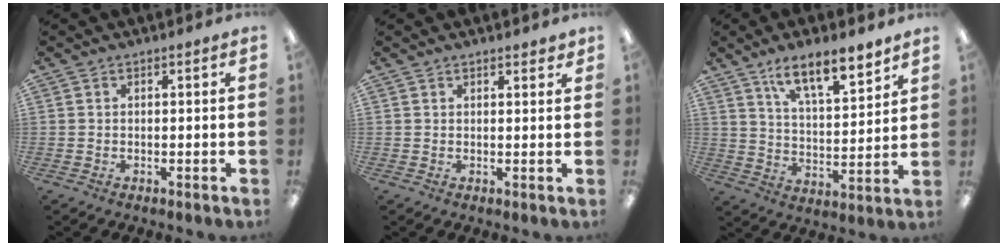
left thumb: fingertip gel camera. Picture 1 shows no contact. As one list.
[{"total": 1.5, "force": [1.4, 0.4, 0.5], "torque": [-0.003, -0.003, 0.023]}, {"total": 11.5, "force": [9.2, 3.1, 6.2], "torque": [-0.085, -0.060, 0.159]}]